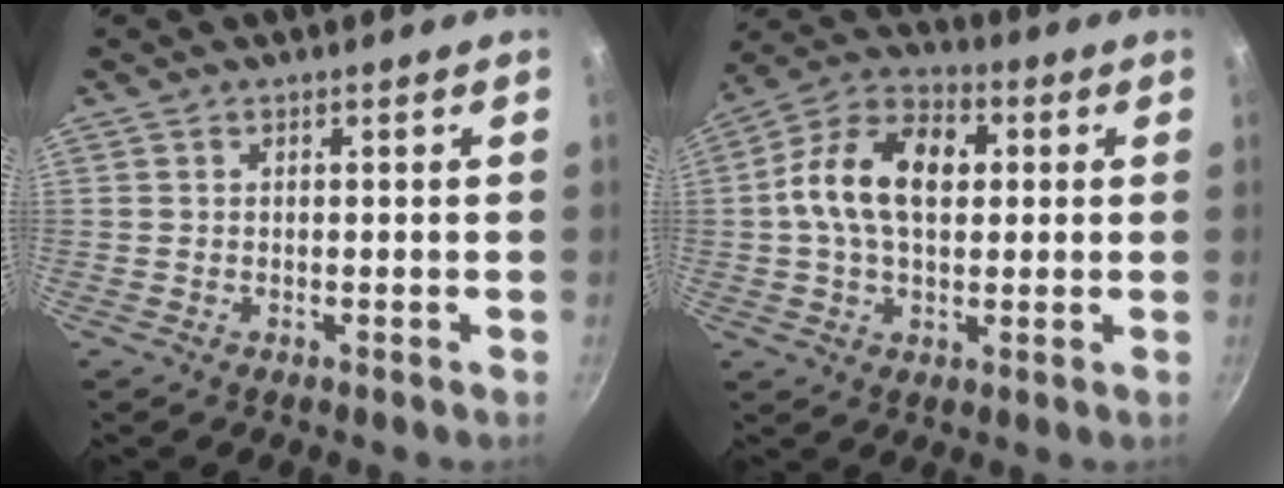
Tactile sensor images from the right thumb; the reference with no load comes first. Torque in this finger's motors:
{"motor_torque": [0.19, 0.26, 0.47, -0.40, 0.26]}